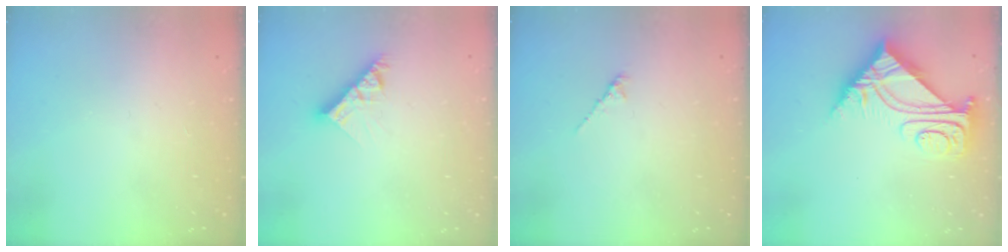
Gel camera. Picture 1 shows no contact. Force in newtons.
{"total": 7.1, "press": 7.1, "slide": 0.6}
{"total": 1.6, "press": 1.5, "slide": 0.5}
{"total": 7.5, "press": 7.4, "slide": 0.8}